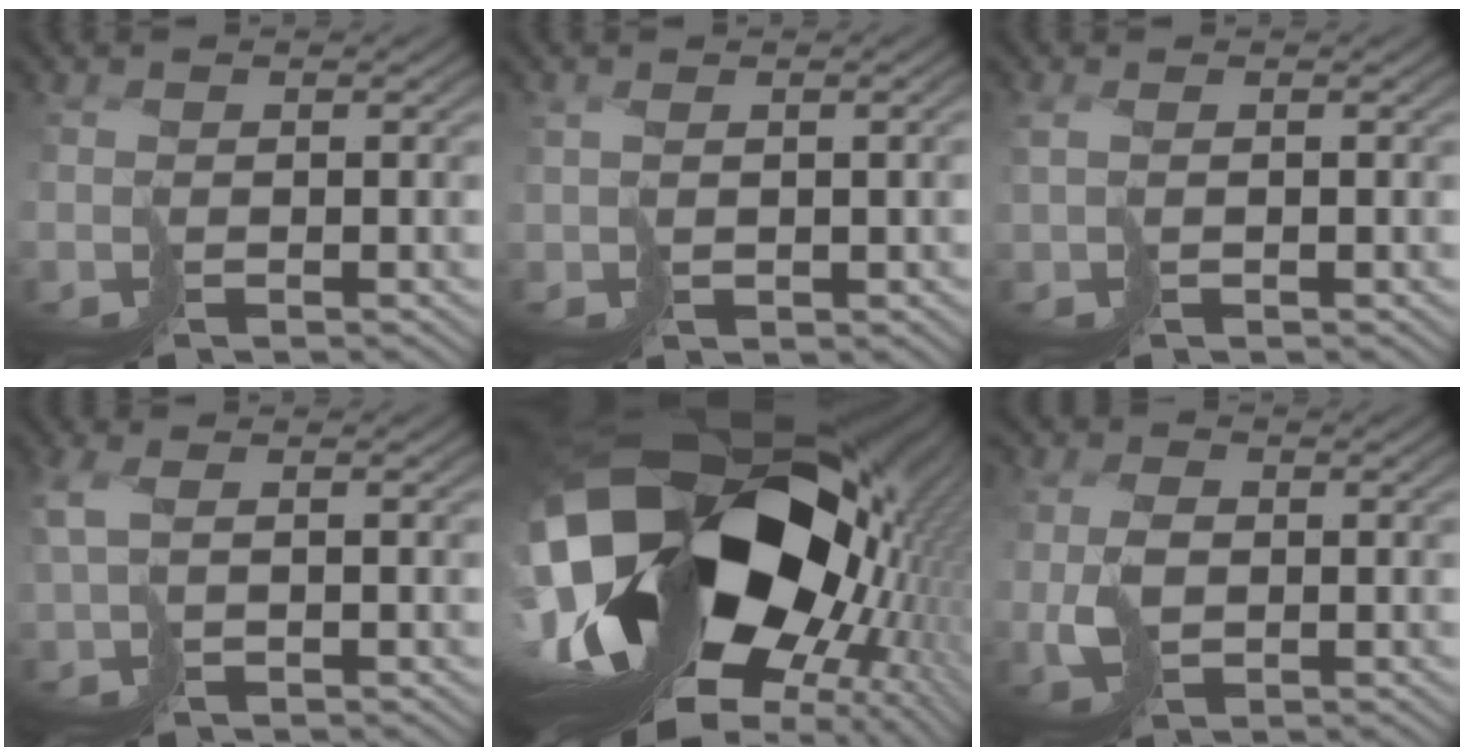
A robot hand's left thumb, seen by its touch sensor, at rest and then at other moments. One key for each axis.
{"total": 2.7, "fx": 0.5, "fy": 1.4, "fz": 2.3, "tx": -0.050, "ty": -0.002, "tz": 0.020}
{"total": 1.4, "fx": 0.4, "fy": 0.6, "fz": 1.2, "tx": -0.033, "ty": 0.001, "tz": 0.011}
{"total": 2.8, "fx": 0.6, "fy": 1.1, "fz": 2.5, "tx": -0.075, "ty": 0.007, "tz": 0.011}
{"total": 21.5, "fx": -1.2, "fy": 13.9, "fz": 16.4, "tx": -0.298, "ty": -0.048, "tz": -0.001}
{"total": 4.3, "fx": 0.2, "fy": 2.8, "fz": 3.3, "tx": -0.077, "ty": 0.001, "tz": 0.006}